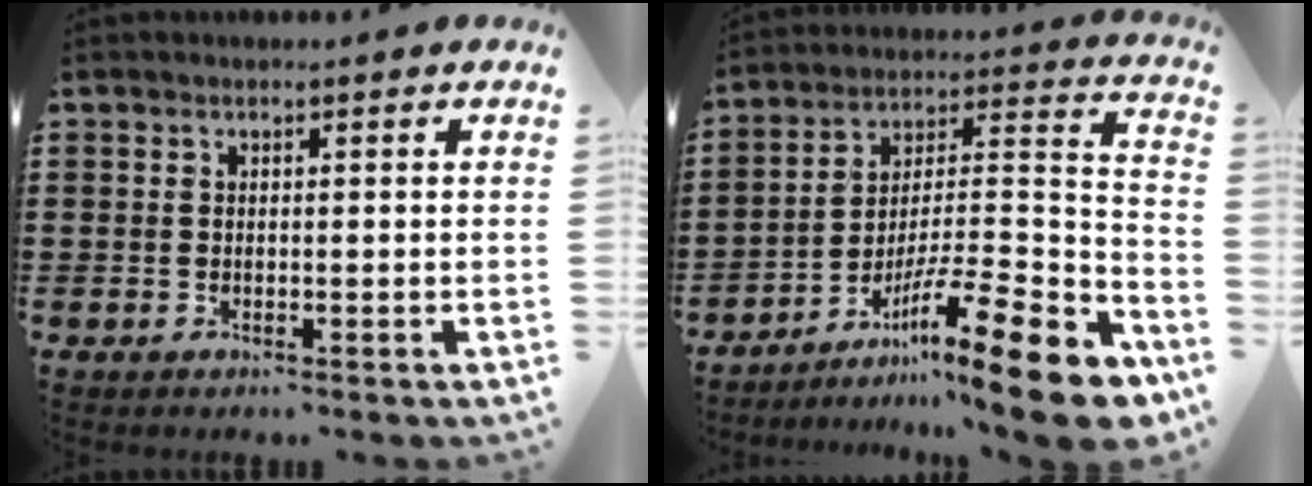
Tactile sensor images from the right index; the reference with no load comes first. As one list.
[{"total": 15.7, "force": [-10.3, 1.8, 11.7], "torque": [-0.165, 0.021, -0.181]}]